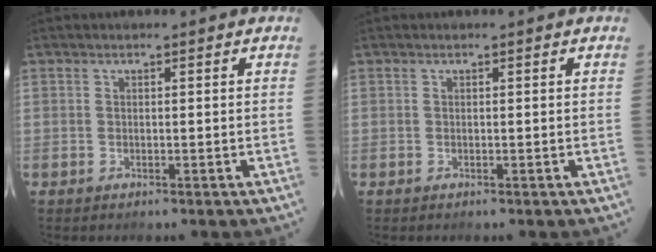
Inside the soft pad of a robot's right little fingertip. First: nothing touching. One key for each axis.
{"total": 0.0}